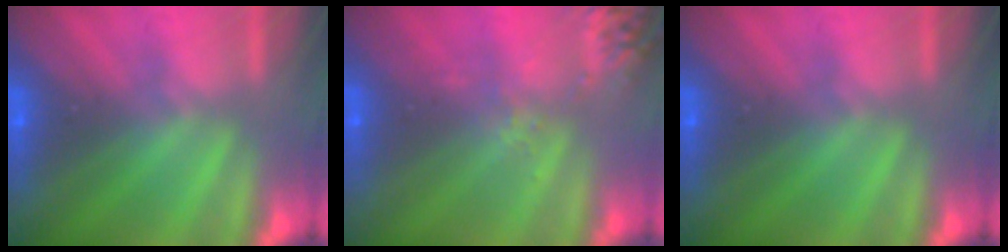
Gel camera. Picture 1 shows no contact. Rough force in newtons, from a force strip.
{"total": 2.6}
{"total": 0.0}